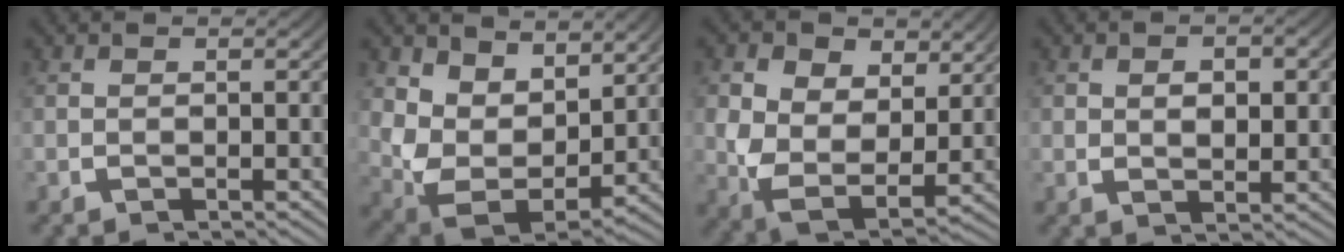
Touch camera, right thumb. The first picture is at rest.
{"total": 10.2, "force": [-1.1, 7.9, 6.3], "torque": [-0.174, -0.068, 0.007]}
{"total": 9.6, "force": [-0.9, 7.5, 6.0], "torque": [-0.158, -0.064, 0.007]}
{"total": 2.5, "force": [0.5, 1.5, 1.9], "torque": [-0.030, -0.011, 0.015]}